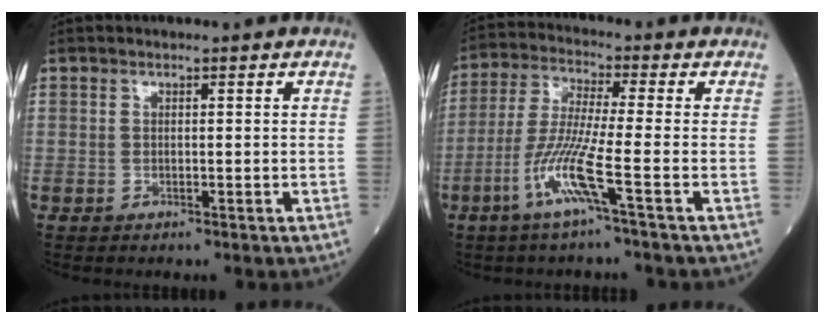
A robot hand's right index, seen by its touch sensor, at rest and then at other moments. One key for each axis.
{"total": 9.0, "fx": -3.9, "fy": -1.5, "fz": 7.9, "tx": -0.167, "ty": -0.010, "tz": -0.085}